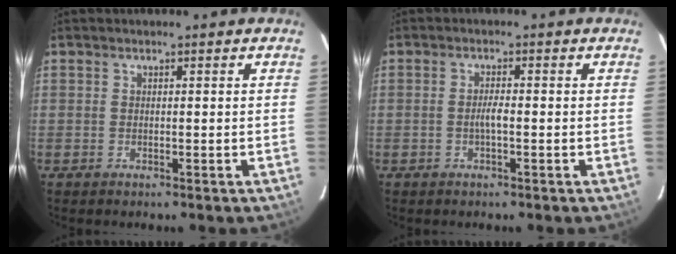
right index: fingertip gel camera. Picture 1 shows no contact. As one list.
[{"total": 2.0, "force": [-0.6, 0.2, 1.9], "torque": [-0.035, 0.002, -0.013]}]